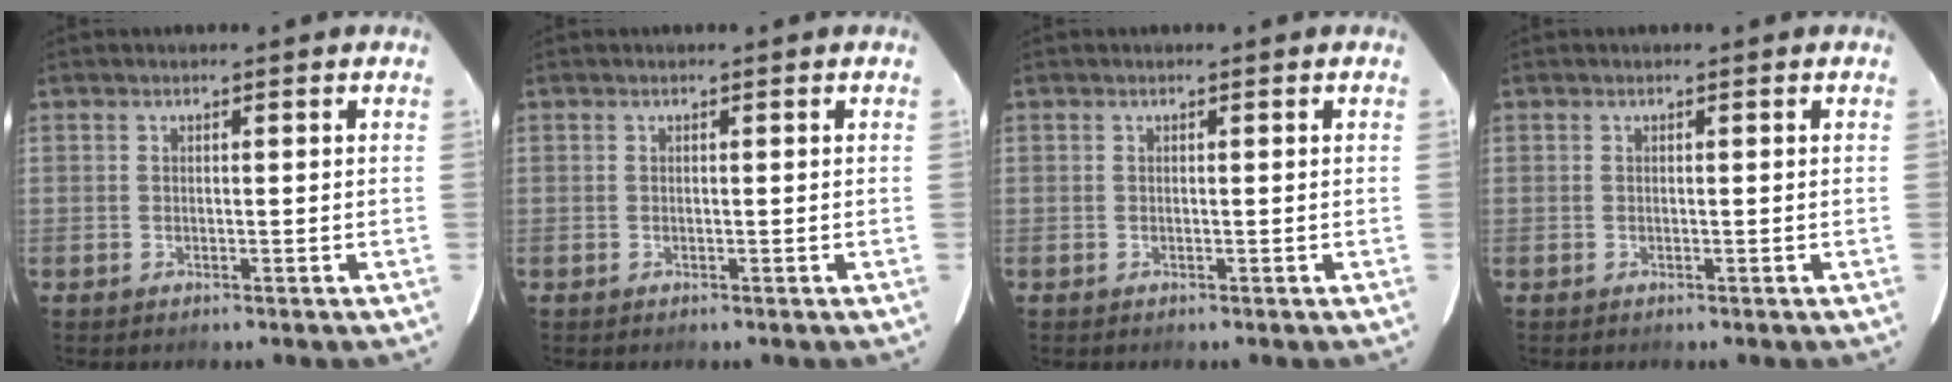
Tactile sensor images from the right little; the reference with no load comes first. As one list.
[{"total": 0.0}, {"total": 0.0}, {"total": 0.0}]